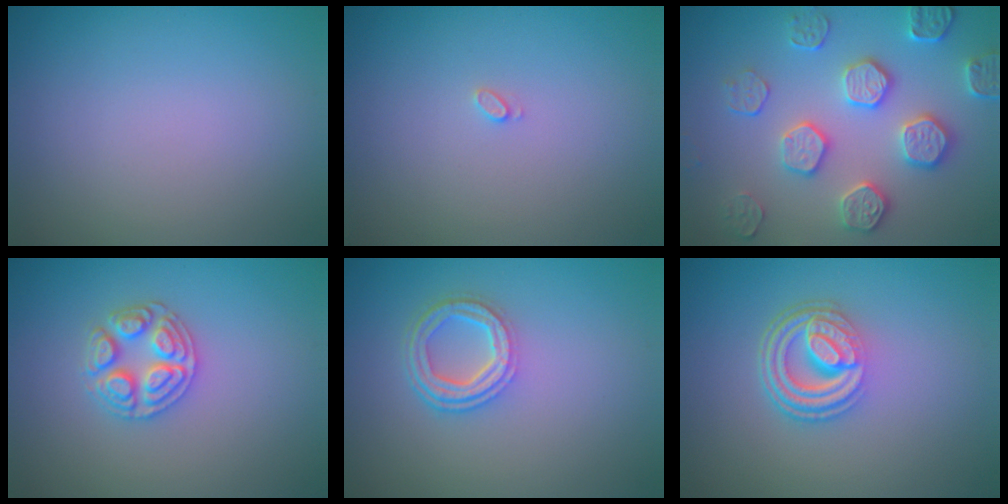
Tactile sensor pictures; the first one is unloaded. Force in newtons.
{"total": 0.6, "press": 0.6, "slide": 0.1}
{"total": 4.6, "press": 4.2, "slide": 1.7}
{"total": 3.0, "press": 2.9, "slide": 0.4}
{"total": 3.8, "press": 2.9, "slide": 2.5}
{"total": 4.9, "press": 3.4, "slide": 3.5}